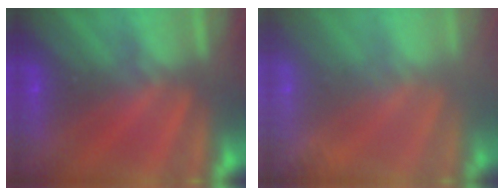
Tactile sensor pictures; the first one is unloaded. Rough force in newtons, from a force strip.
{"total": 2.5}